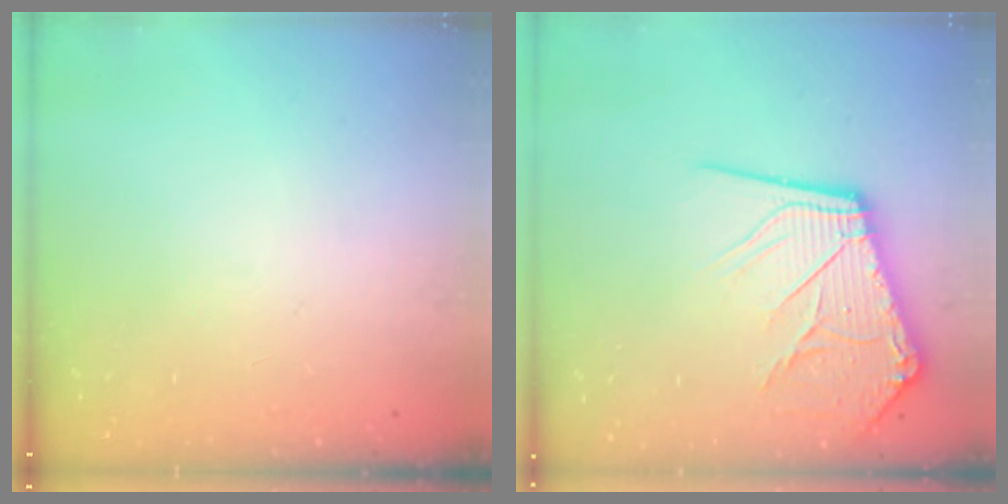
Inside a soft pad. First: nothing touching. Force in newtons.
{"total": 14.8, "press": 14.7, "slide": 2.0}